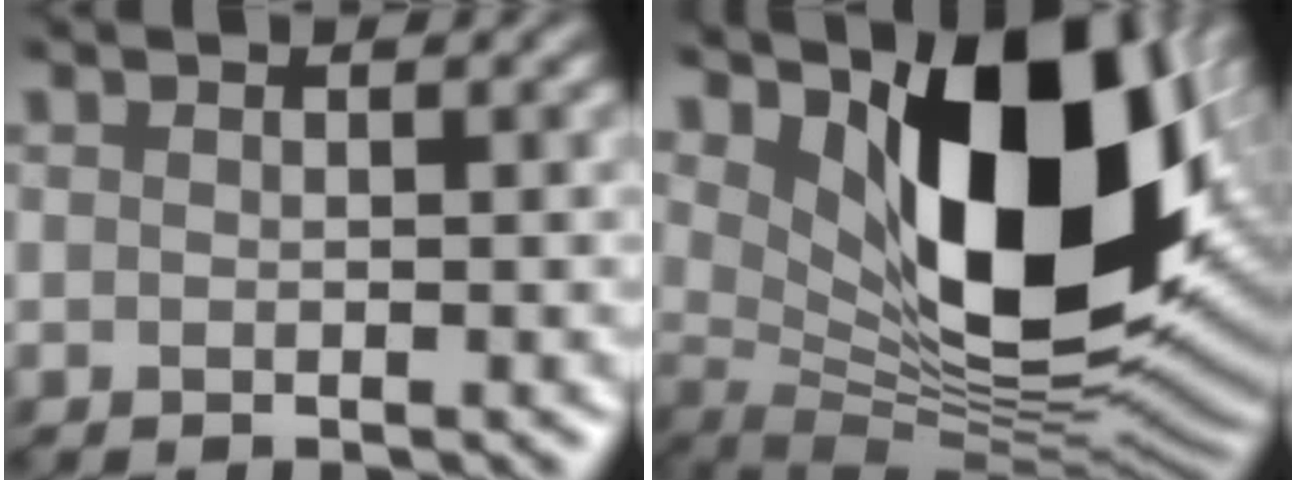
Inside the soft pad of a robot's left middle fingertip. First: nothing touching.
{"total": 13.9, "force": [4.6, 6.4, 11.5], "torque": [-0.167, -0.019, 0.082]}